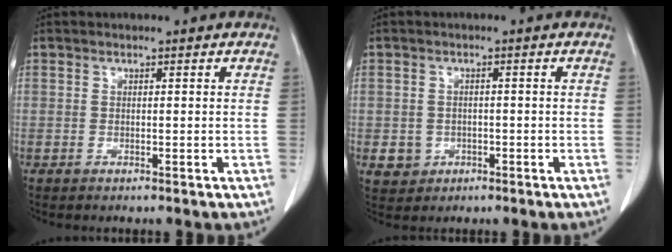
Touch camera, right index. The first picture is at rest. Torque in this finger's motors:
{"motor_torque": [-0.03, 0.13, -0.38, -0.21]}